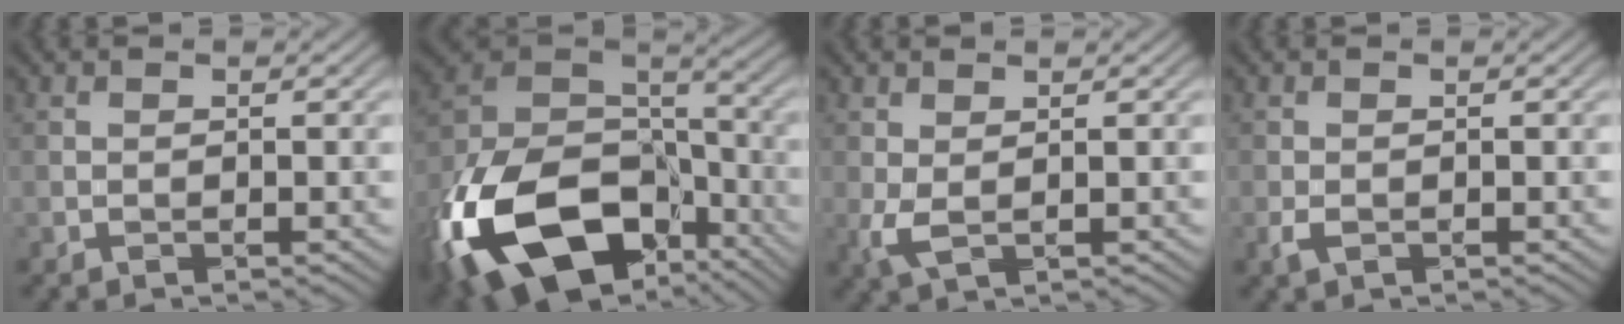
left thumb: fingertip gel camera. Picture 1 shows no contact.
{"total": 20.1, "force": [-10.2, 12.5, 11.9], "torque": [-0.294, -0.042, -0.164]}
{"total": 1.4, "force": [0.6, 0.4, 1.2], "torque": [-0.044, -0.003, 0.014]}
{"total": 1.3, "force": [-0.5, 0.7, 1.0], "torque": [-0.027, -0.008, -0.008]}